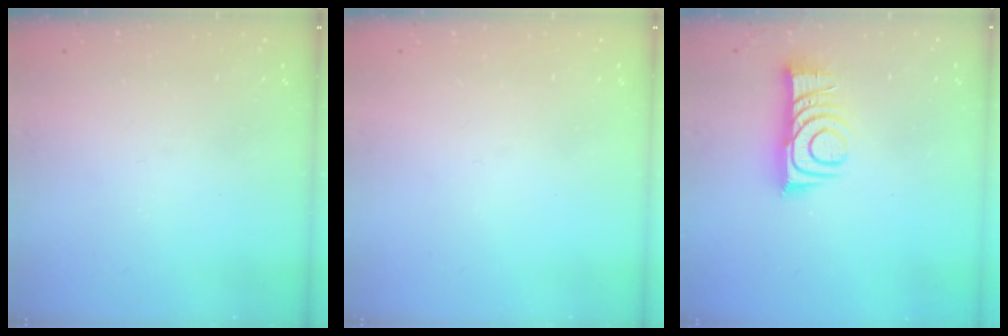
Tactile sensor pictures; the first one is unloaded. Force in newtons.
{"total": 0.0}
{"total": 10.2, "press": 10.2, "slide": 0.4}